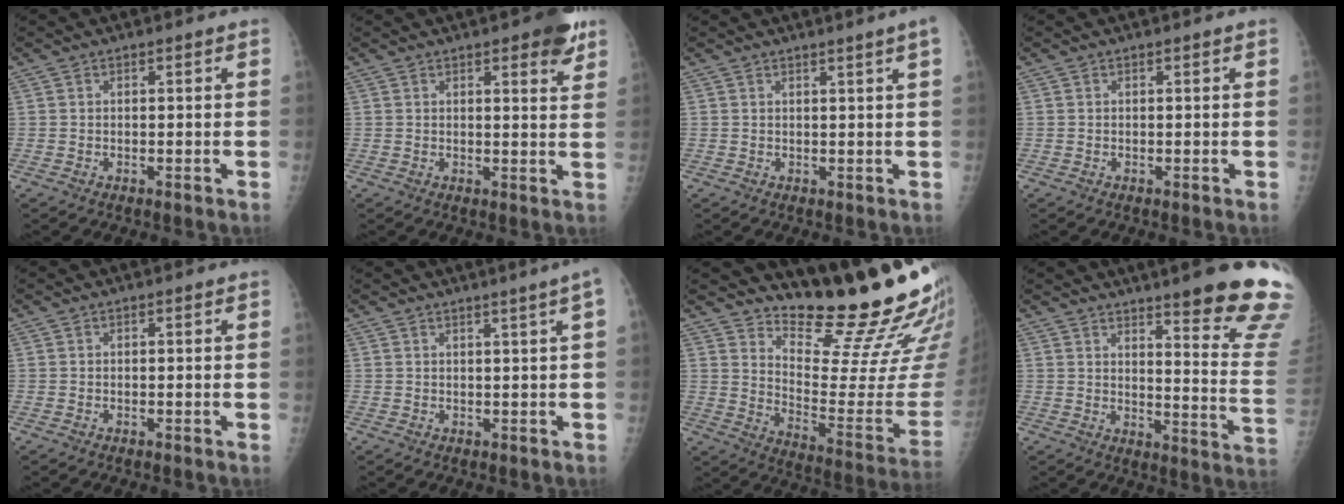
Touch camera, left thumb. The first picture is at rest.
{"total": 6.2, "force": [3.9, 1.8, 4.6], "torque": [-0.044, -0.017, 0.043]}
{"total": 2.5, "force": [1.6, -0.9, 1.7], "torque": [-0.022, -0.010, 0.027]}
{"total": 0.0}
{"total": 0.0}
{"total": 2.7, "force": [1.4, -0.7, 2.2], "torque": [-0.031, -0.005, 0.022]}
{"total": 20.0, "force": [17.8, 2.2, 8.9], "torque": [-0.097, -0.178, 0.256]}
{"total": 19.6, "force": [14.8, 1.7, 12.8], "torque": [-0.138, -0.114, 0.186]}